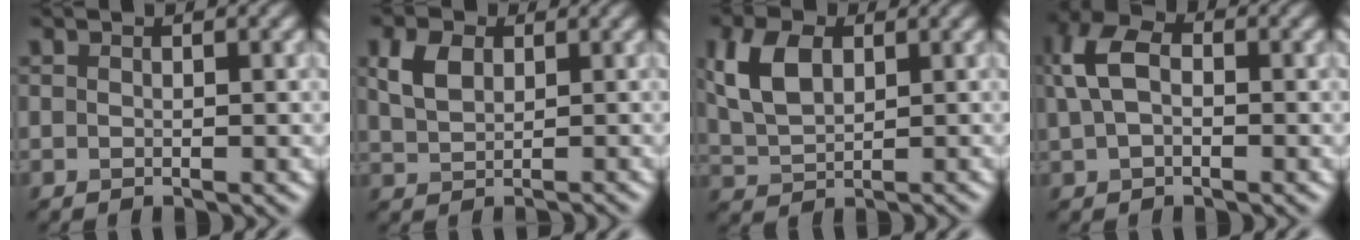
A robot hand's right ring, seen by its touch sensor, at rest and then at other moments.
{"total": 2.1, "force": [0.9, 1.6, 1.1], "torque": [-0.037, 0.013, 0.036]}
{"total": 4.9, "force": [1.6, 3.2, 3.4], "torque": [-0.096, 0.017, 0.051]}
{"total": 3.8, "force": [0.6, 2.6, 2.7], "torque": [-0.075, 0.020, 0.021]}